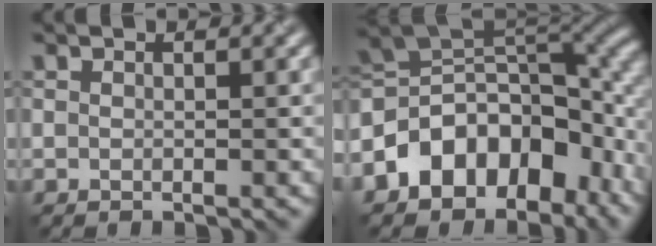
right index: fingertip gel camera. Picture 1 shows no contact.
{"total": 12.5, "force": [-3.7, 8.8, 8.0], "torque": [-0.136, 0.015, -0.080]}